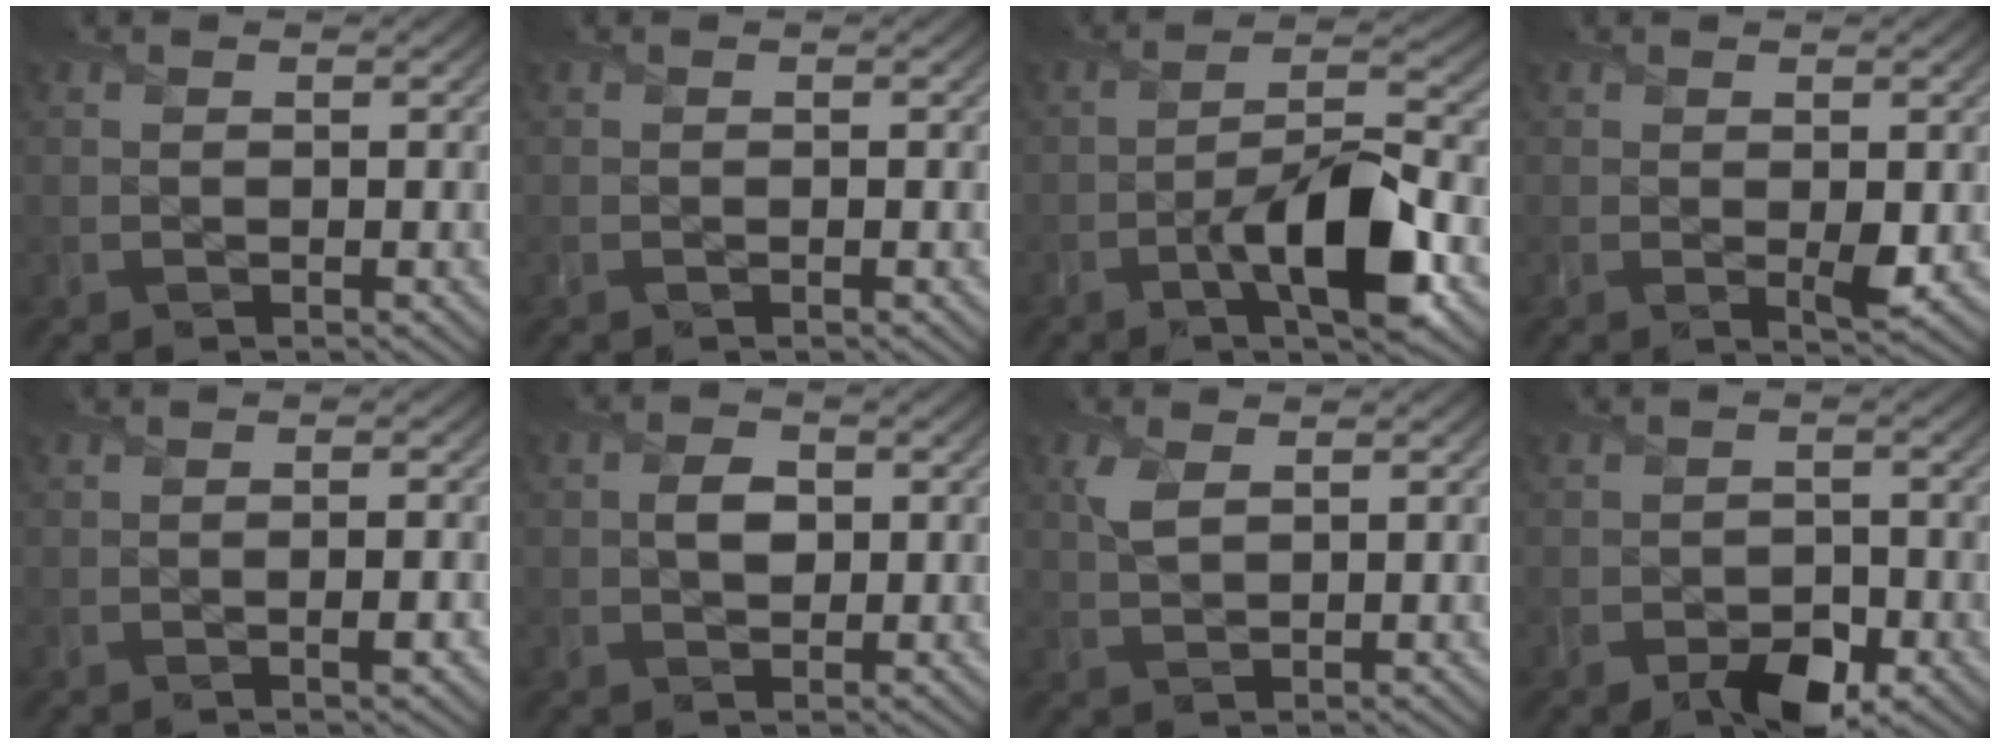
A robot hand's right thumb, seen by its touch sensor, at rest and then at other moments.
{"total": 0.0}
{"total": 10.9, "force": [-4.6, 3.6, 9.2], "torque": [-0.152, 0.004, -0.086]}
{"total": 1.6, "force": [0.3, 0.6, 1.5], "torque": [-0.025, -0.009, 0.006]}
{"total": 1.2, "force": [-0.4, 0.3, 1.1], "torque": [-0.017, -0.002, -0.007]}
{"total": 2.8, "force": [0.3, 2.0, 1.9], "torque": [-0.042, 0.000, 0.002]}
{"total": 2.7, "force": [1.2, 1.2, 2.1], "torque": [-0.058, 0.006, 0.025]}
{"total": 4.7, "force": [-2.6, 2.8, 2.7], "torque": [-0.044, -0.010, -0.045]}